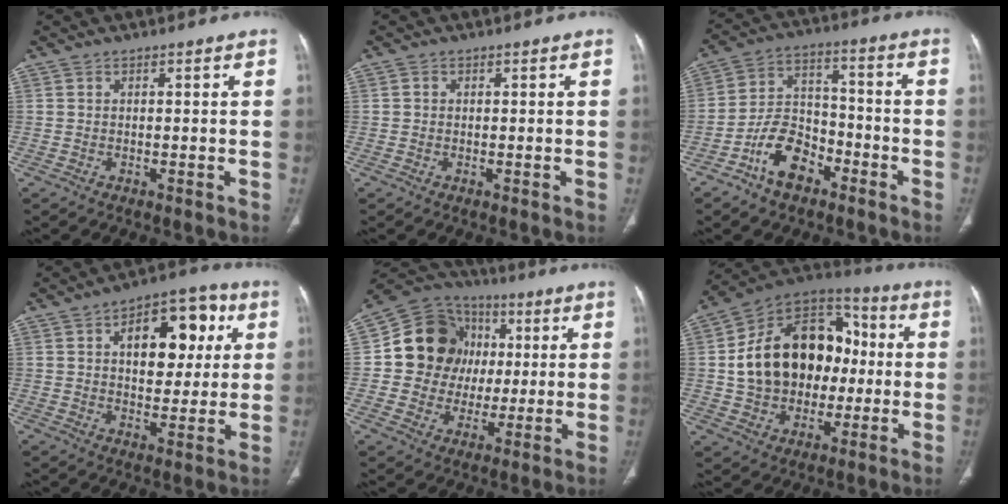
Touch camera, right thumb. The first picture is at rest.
{"total": 0.6, "force": [0.0, 0.6, 0.2], "torque": [0.000, 0.002, 0.001]}
{"total": 11.2, "force": [-6.4, 6.8, 6.2], "torque": [-0.096, 0.055, -0.121]}
{"total": 15.8, "force": [4.5, 9.2, 12.1], "torque": [-0.117, 0.008, 0.065]}
{"total": 16.8, "force": [2.1, 15.0, 7.3], "torque": [-0.085, 0.023, 0.040]}
{"total": 22.6, "force": [0.7, 16.4, 15.5], "torque": [-0.227, 0.036, 0.016]}